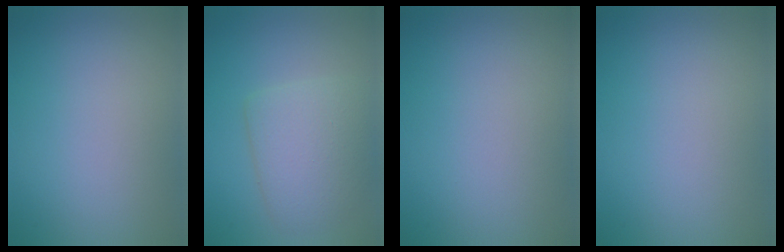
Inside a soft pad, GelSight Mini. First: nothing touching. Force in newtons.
{"total": 4.3, "press": 4.3, "slide": 0.4}
{"total": 0.0}
{"total": 0.0}